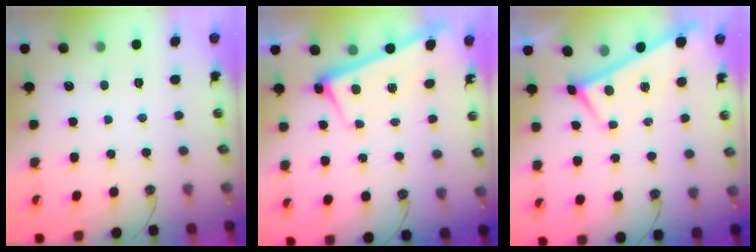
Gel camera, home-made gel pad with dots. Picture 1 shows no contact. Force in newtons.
{"total": 2.8, "press": 2.8, "slide": 0.4}
{"total": 0.0}